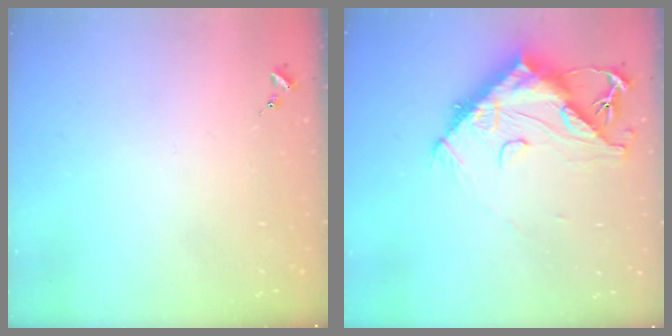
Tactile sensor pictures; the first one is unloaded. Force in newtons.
{"total": 15.7, "press": 15.6, "slide": 1.4}